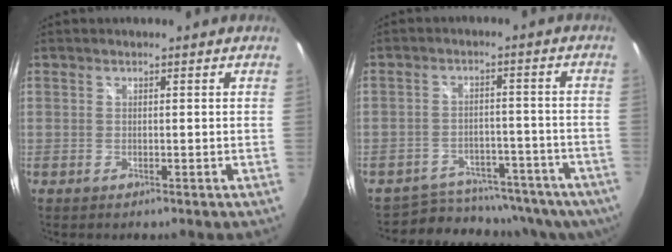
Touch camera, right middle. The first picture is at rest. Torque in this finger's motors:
{"motor_torque": [-0.18, -0.72, -0.01, 0.00]}